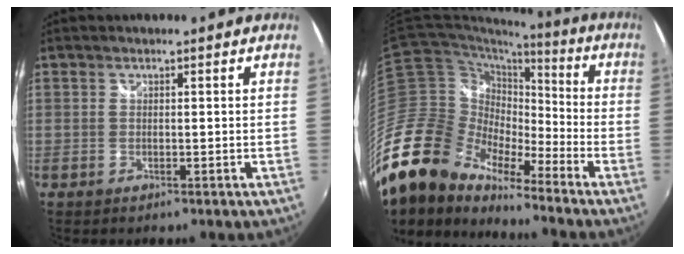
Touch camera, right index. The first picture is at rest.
{"total": 21.8, "force": [-17.0, 10.1, 9.1], "torque": [-0.184, -0.005, -0.330]}